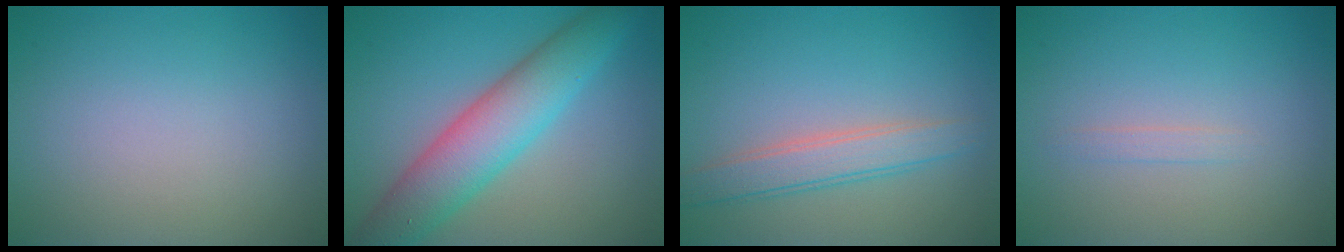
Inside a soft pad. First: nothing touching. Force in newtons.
{"total": 7.0, "press": 7.0, "slide": 0.2}
{"total": 3.2, "press": 3.2, "slide": 0.1}
{"total": 0.7, "press": 0.7, "slide": 0.0}